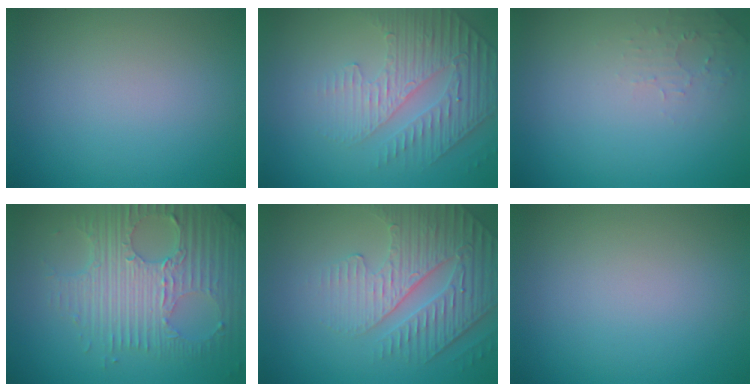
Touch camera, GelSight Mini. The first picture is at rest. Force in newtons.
{"total": 4.7, "press": 3.3, "slide": 3.4}
{"total": 1.3, "press": 1.2, "slide": 0.3}
{"total": 7.5, "press": 5.2, "slide": 5.4}
{"total": 4.2, "press": 4.0, "slide": 1.4}
{"total": 0.0}